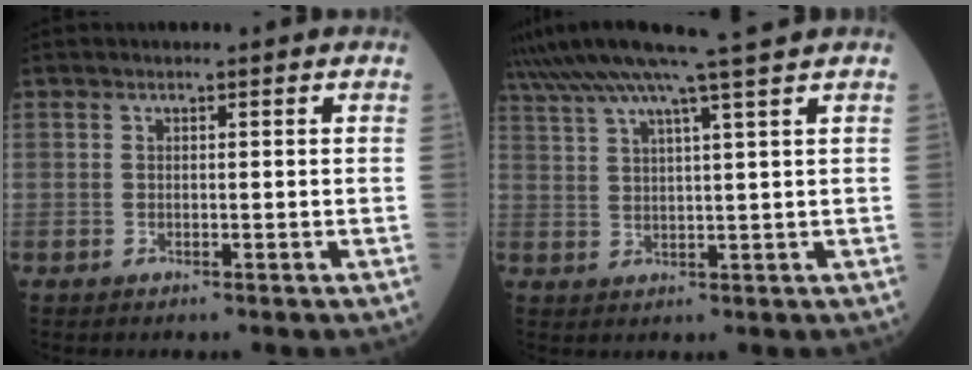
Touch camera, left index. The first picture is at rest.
{"total": 12.1, "force": [9.9, -2.6, 6.4], "torque": [-0.112, 0.000, 0.151]}